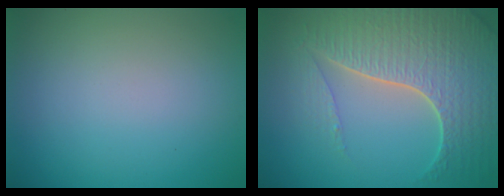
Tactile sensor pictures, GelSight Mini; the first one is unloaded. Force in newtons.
{"total": 7.5, "press": 5.6, "slide": 5.1}